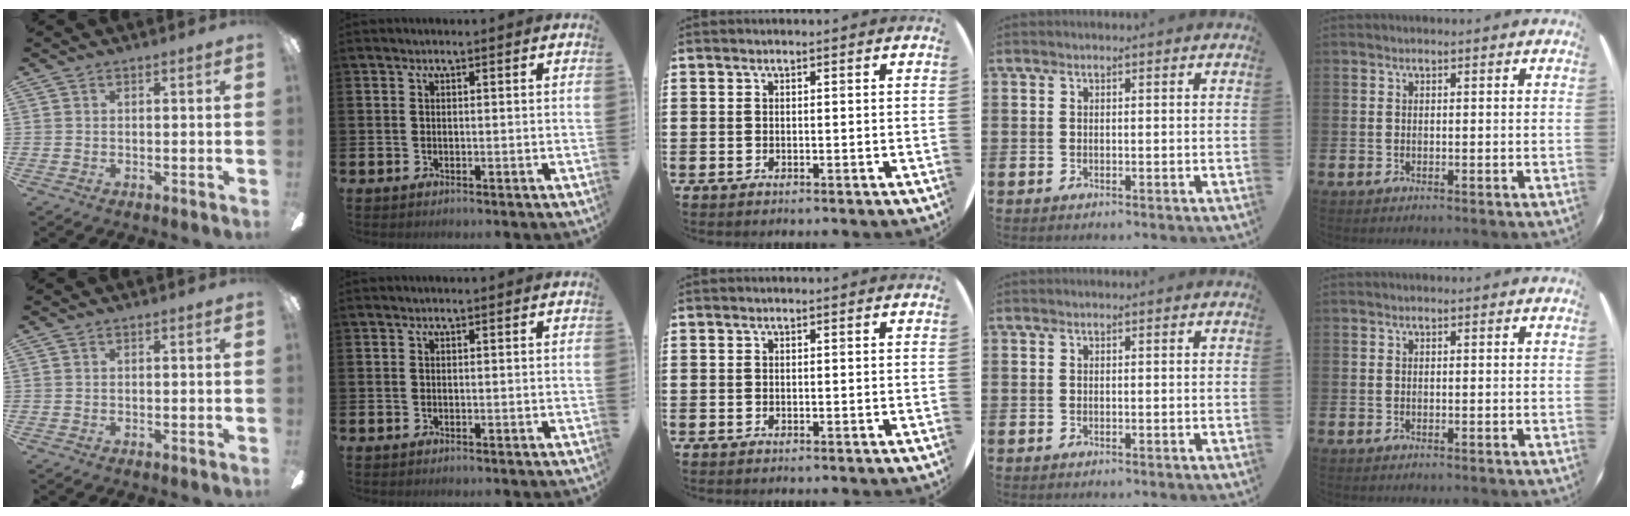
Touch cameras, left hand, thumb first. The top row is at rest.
{}